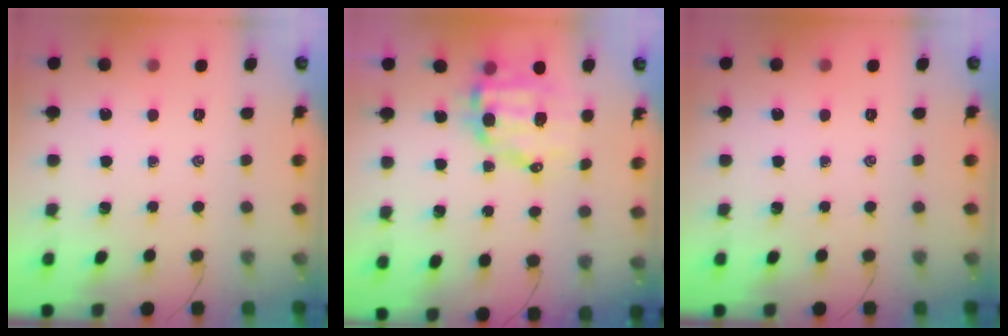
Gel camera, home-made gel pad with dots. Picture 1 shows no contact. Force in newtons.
{"total": 10.3, "press": 10.1, "slide": 2.3}
{"total": 0.0}